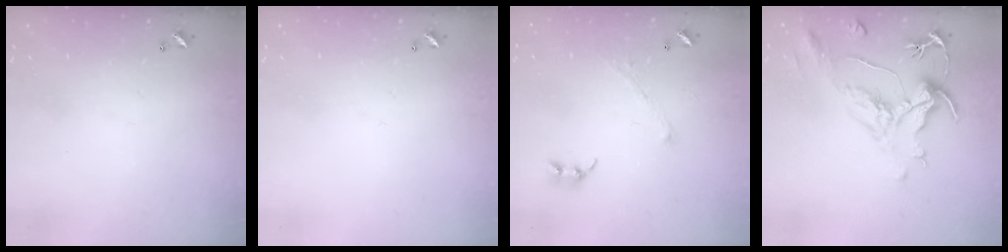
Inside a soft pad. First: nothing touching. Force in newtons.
{"total": 0.0}
{"total": 2.9, "press": 2.9, "slide": 0.4}
{"total": 1.8, "press": 0.8, "slide": 1.5}